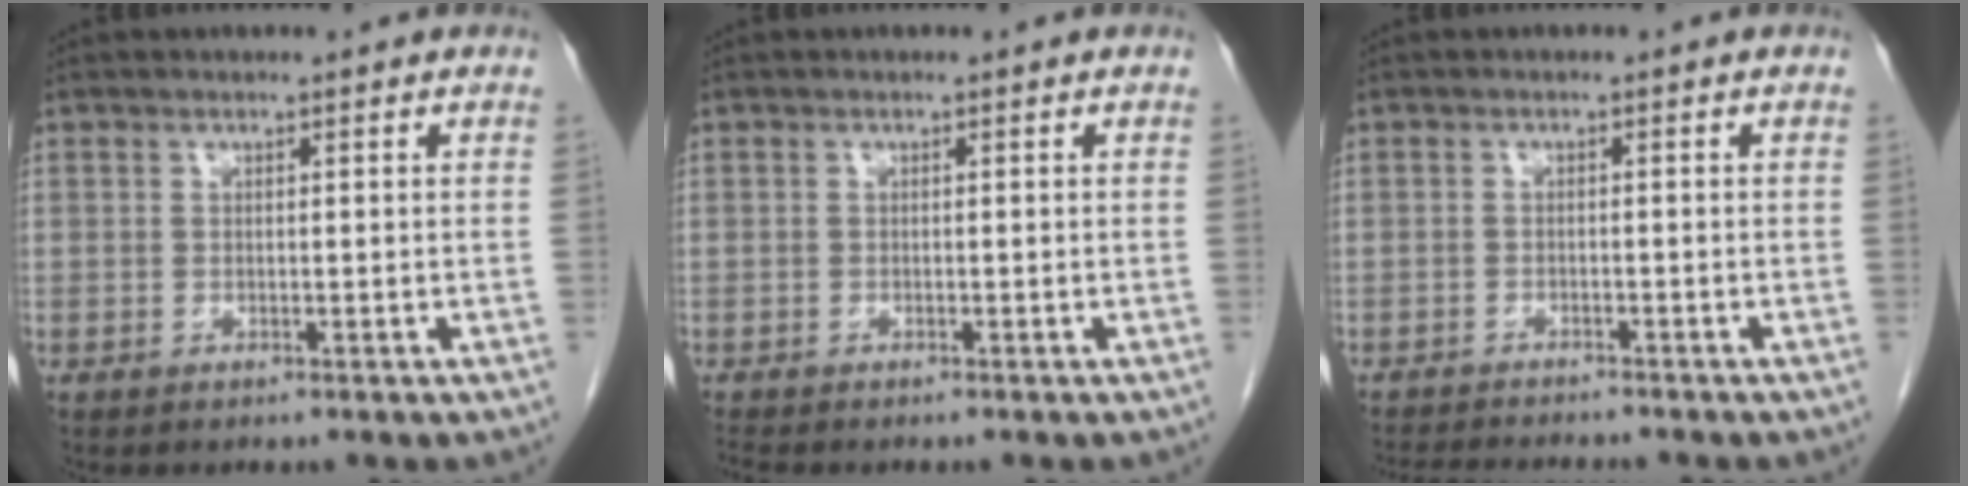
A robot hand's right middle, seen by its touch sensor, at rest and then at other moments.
{"total": 1.2, "force": [-1.1, -0.1, 0.4], "torque": [-0.011, -0.005, -0.021]}
{"total": 7.6, "force": [-7.1, 0.6, 2.7], "torque": [-0.038, -0.011, -0.109]}